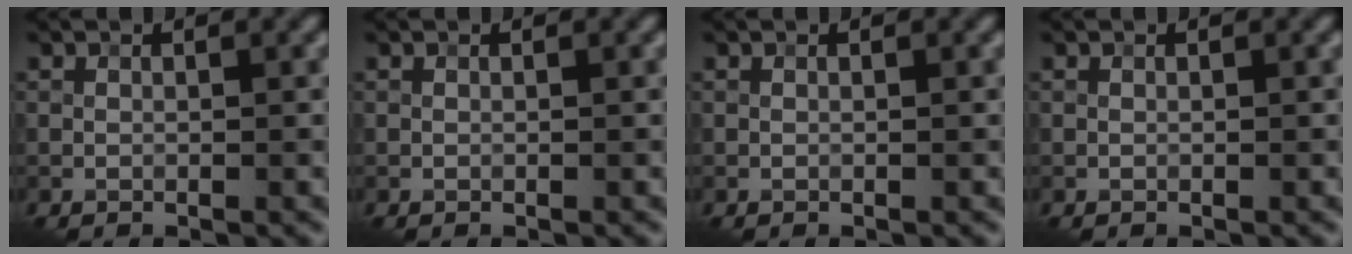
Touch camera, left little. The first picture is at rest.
{"total": 0.0}
{"total": 0.0}
{"total": 0.0}